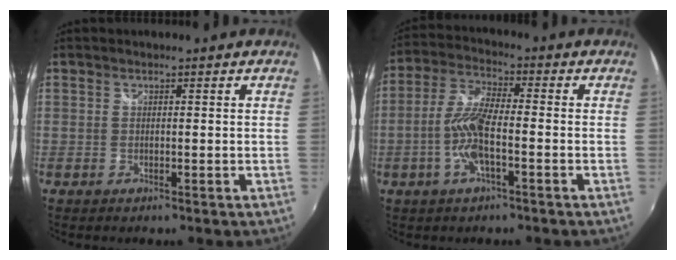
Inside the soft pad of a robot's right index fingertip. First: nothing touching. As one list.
[{"total": 8.7, "force": [-2.8, 2.0, 8.0], "torque": [-0.172, 0.003, -0.056]}]